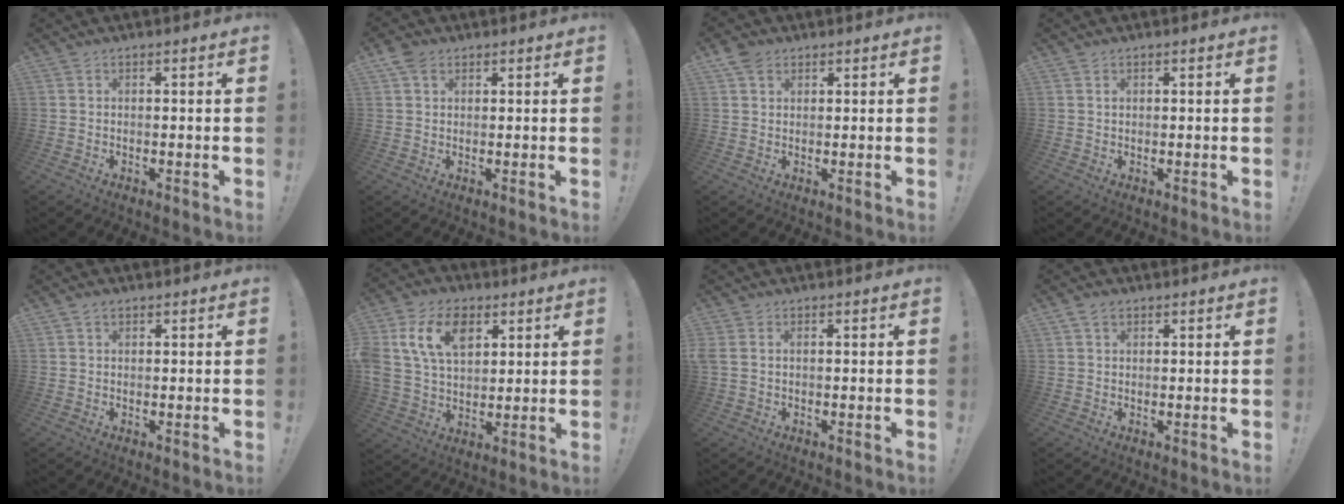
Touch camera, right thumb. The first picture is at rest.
{"total": 3.9, "force": [2.0, 2.8, 1.8], "torque": [-0.029, -0.004, 0.037]}
{"total": 4.2, "force": [2.3, 3.0, 1.7], "torque": [-0.028, -0.006, 0.044]}
{"total": 0.7, "force": [0.4, 0.5, 0.1], "torque": [0.000, -0.001, 0.008]}
{"total": 1.2, "force": [0.8, 0.7, 0.6], "torque": [-0.008, 0.000, 0.014]}
{"total": 15.7, "force": [6.5, 10.8, 9.4], "torque": [-0.165, -0.013, 0.123]}
{"total": 2.0, "force": [0.5, 1.4, 1.3], "torque": [-0.033, 0.008, 0.012]}
{"total": 2.4, "force": [1.3, 1.6, 1.3], "torque": [-0.023, 0.001, 0.025]}